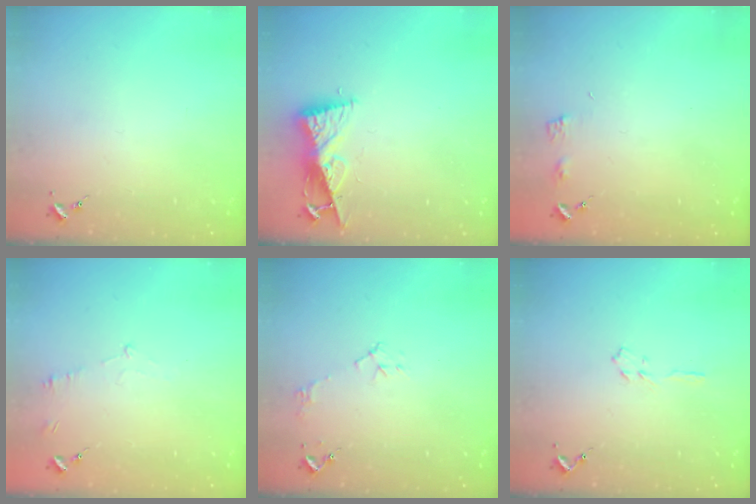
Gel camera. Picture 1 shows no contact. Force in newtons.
{"total": 8.2, "press": 8.2, "slide": 0.7}
{"total": 3.9, "press": 3.9, "slide": 0.4}
{"total": 4.5, "press": 4.2, "slide": 1.4}
{"total": 5.3, "press": 5.3, "slide": 0.7}
{"total": 3.2, "press": 3.1, "slide": 0.4}